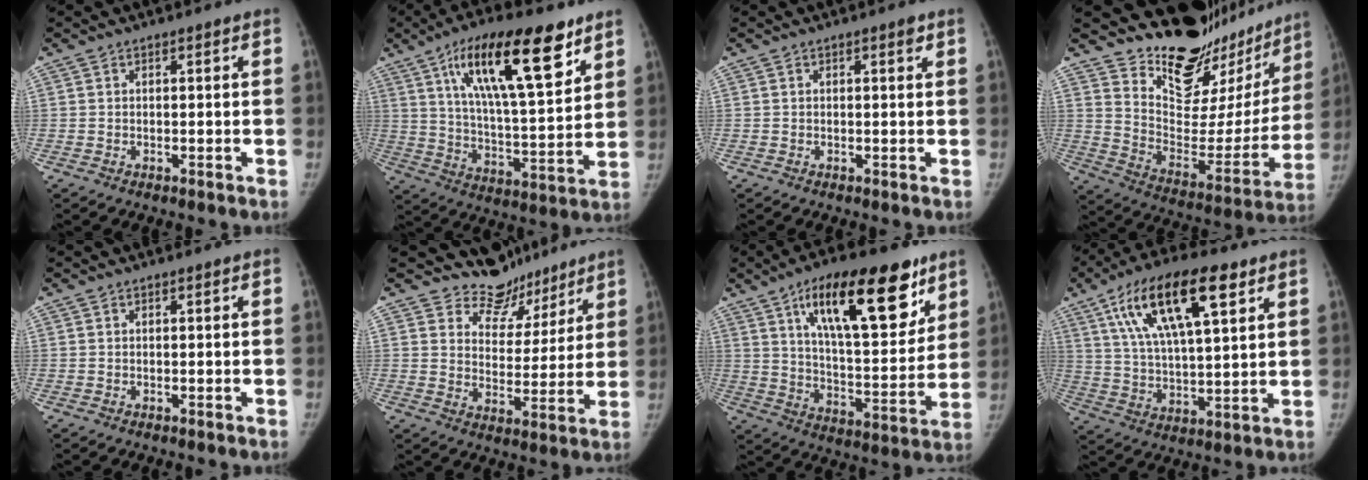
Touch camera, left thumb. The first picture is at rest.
{"total": 22.3, "force": [11.8, 7.0, 17.6], "torque": [-0.263, -0.037, 0.201]}
{"total": 1.1, "force": [0.7, 0.2, 0.8], "torque": [-0.010, -0.002, 0.009]}
{"total": 26.0, "force": [22.6, 9.5, 8.7], "torque": [-0.083, -0.166, 0.325]}
{"total": 0.0}
{"total": 10.2, "force": [8.9, 5.0, 0.5], "torque": [0.032, -0.073, 0.138]}
{"total": 24.3, "force": [13.2, 9.1, 18.2], "torque": [-0.241, -0.047, 0.214]}
{"total": 19.8, "force": [9.5, 7.2, 15.9], "torque": [-0.268, -0.011, 0.167]}